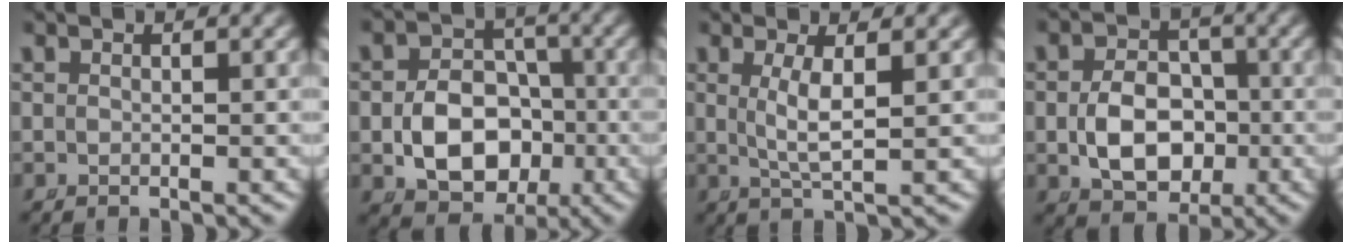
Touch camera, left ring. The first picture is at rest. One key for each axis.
{"total": 7.2, "fx": -2.0, "fy": 5.8, "fz": 3.8, "tx": -0.052, "ty": -0.019, "tz": -0.027}
{"total": 3.0, "fx": 0.4, "fy": 0.0, "fz": 3.0, "tx": -0.064, "ty": -0.017, "tz": 0.021}
{"total": 6.1, "fx": -1.3, "fy": 4.6, "fz": 3.8, "tx": -0.055, "ty": -0.023, "tz": -0.012}